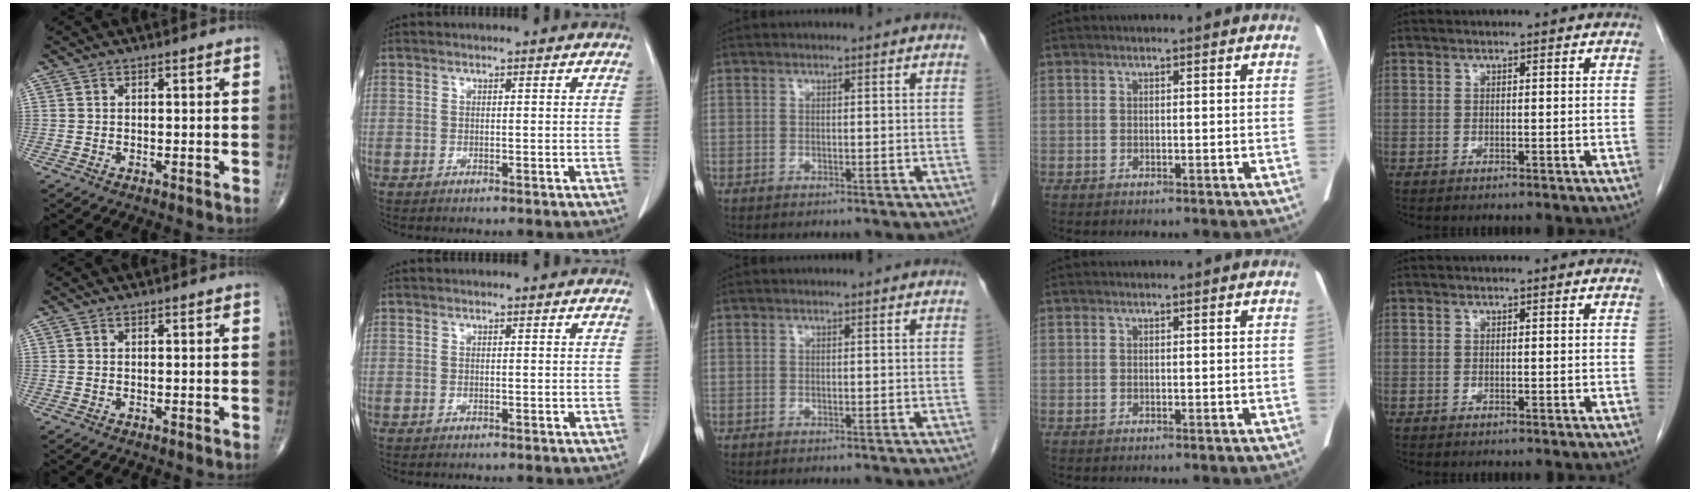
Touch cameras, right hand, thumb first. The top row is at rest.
{}